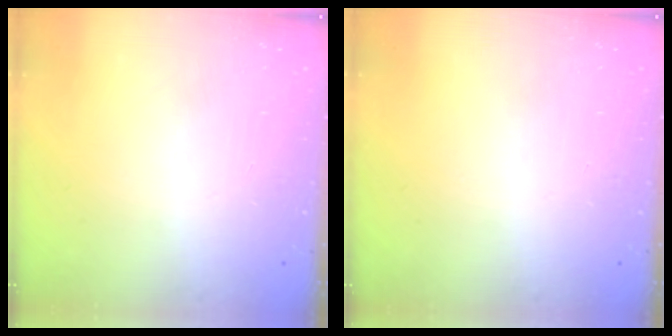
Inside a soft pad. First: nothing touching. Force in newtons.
{"total": 0.0}